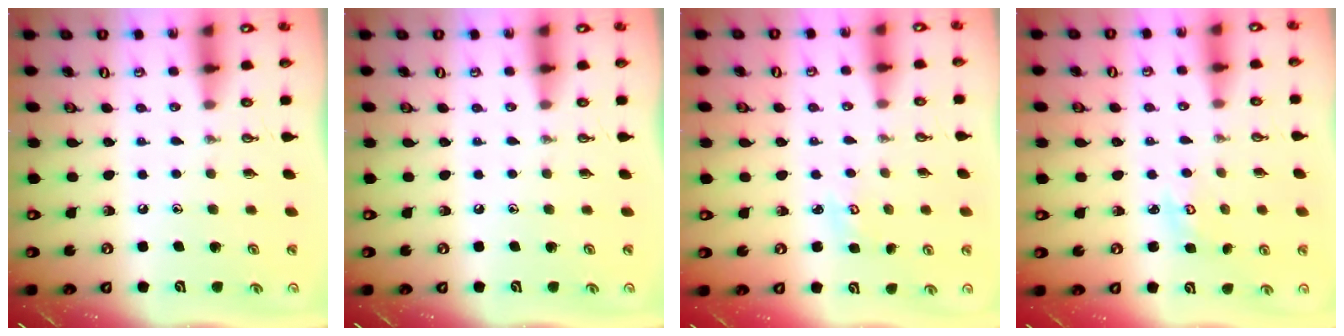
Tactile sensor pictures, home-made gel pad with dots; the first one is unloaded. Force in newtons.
{"total": 0.0}
{"total": 2.7, "press": 2.7, "slide": 0.3}
{"total": 2.8, "press": 2.8, "slide": 0.3}